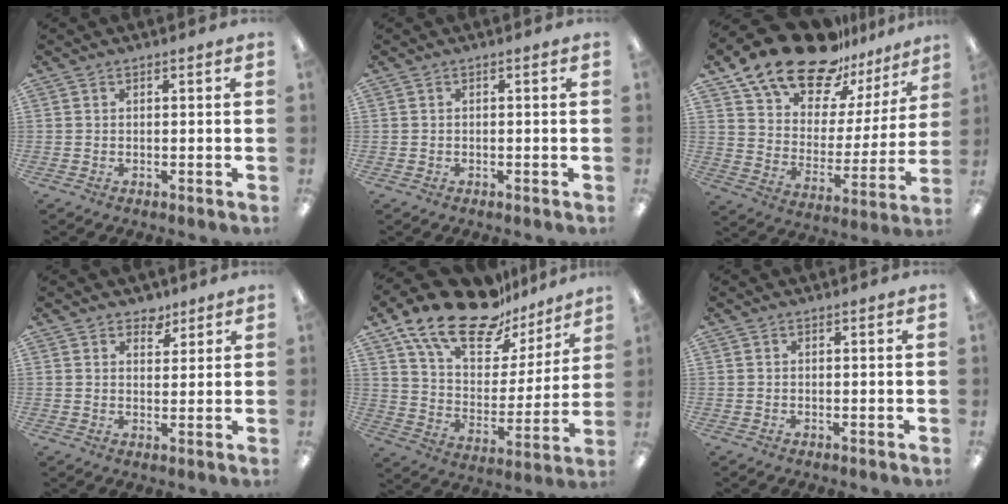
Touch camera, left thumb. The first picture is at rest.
{"total": 0.0}
{"total": 19.9, "force": [16.7, 8.2, 7.0], "torque": [-0.143, -0.122, 0.298]}
{"total": 4.2, "force": [3.3, 2.5, 0.7], "torque": [0.000, -0.018, 0.056]}
{"total": 20.5, "force": [15.5, 8.6, 10.3], "torque": [-0.185, -0.106, 0.274]}
{"total": 0.0}